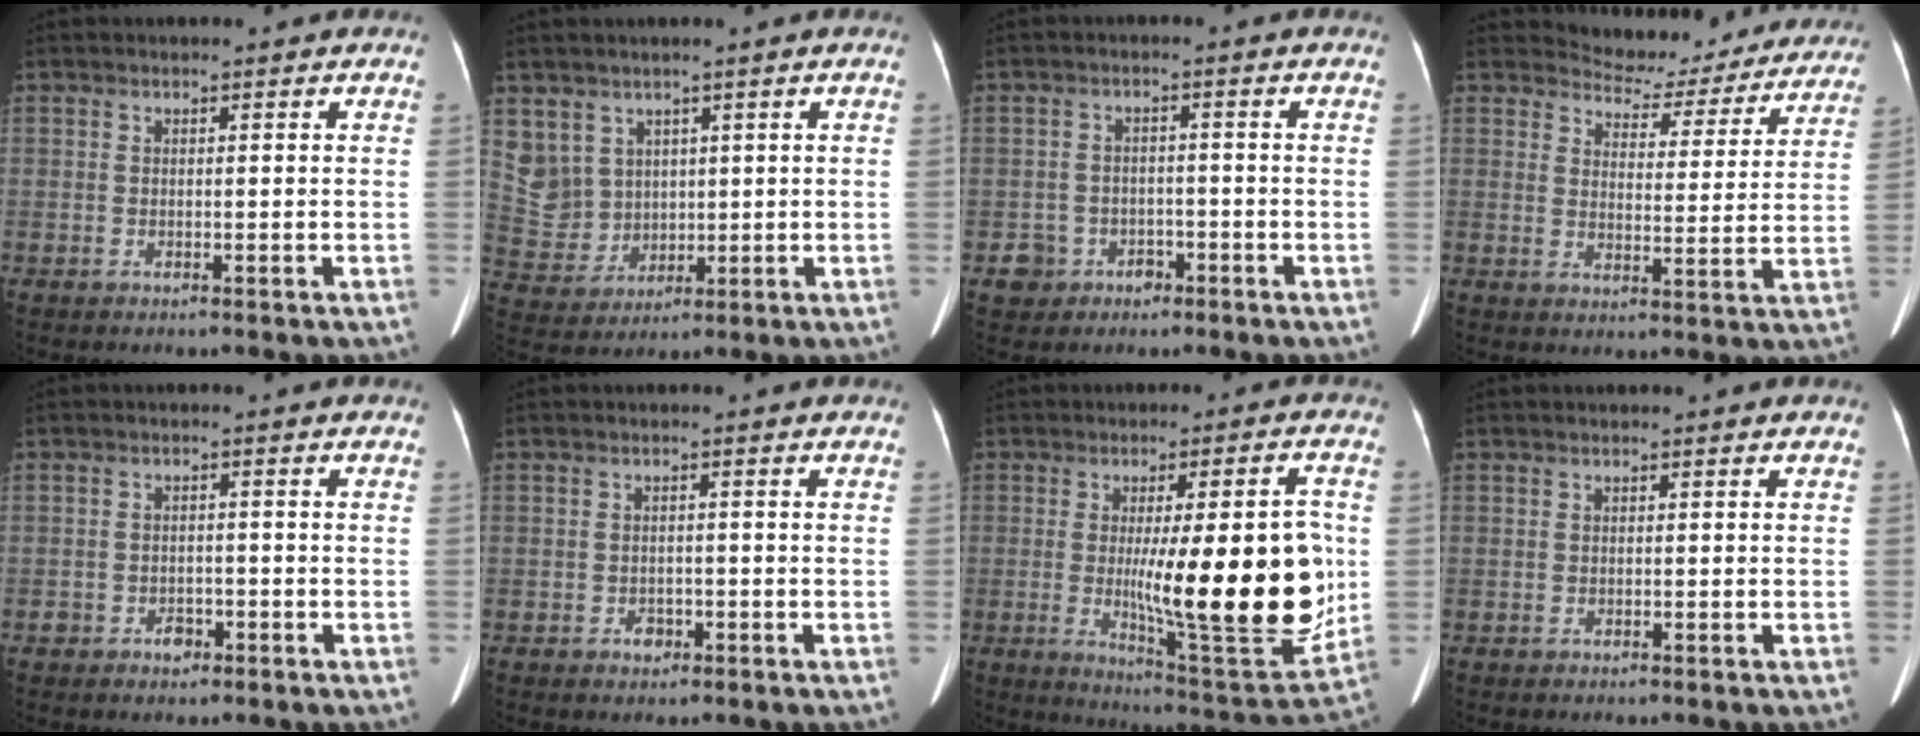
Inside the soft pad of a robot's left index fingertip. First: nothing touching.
{"total": 9.0, "force": [4.3, 7.9, 0.8], "torque": [-0.039, 0.009, 0.108]}
{"total": 4.1, "force": [-2.2, 3.4, 0.2], "torque": [0.004, 0.006, -0.029]}
{"total": 14.3, "force": [13.6, 4.1, 1.9], "torque": [-0.003, -0.019, 0.150]}
{"total": 2.2, "force": [-1.4, 1.6, 0.7], "torque": [-0.006, -0.003, -0.020]}
{"total": 1.6, "force": [-1.1, 1.1, 0.5], "torque": [-0.004, -0.004, -0.014]}
{"total": 19.4, "force": [-0.7, 3.1, 19.2], "torque": [-0.270, -0.015, 0.001]}
{"total": 0.0}